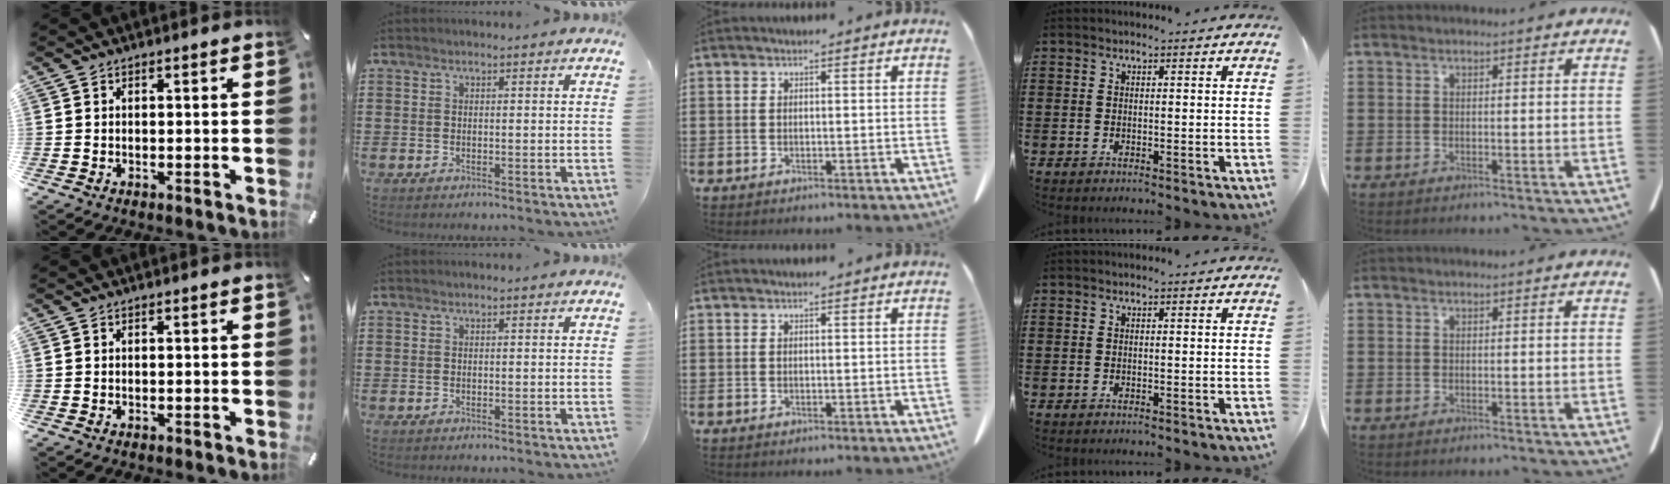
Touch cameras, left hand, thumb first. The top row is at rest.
{}